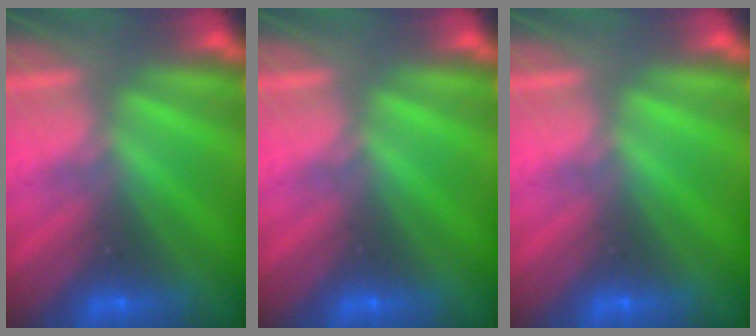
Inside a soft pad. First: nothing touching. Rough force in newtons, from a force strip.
{"total": 0.0}
{"total": 0.0}